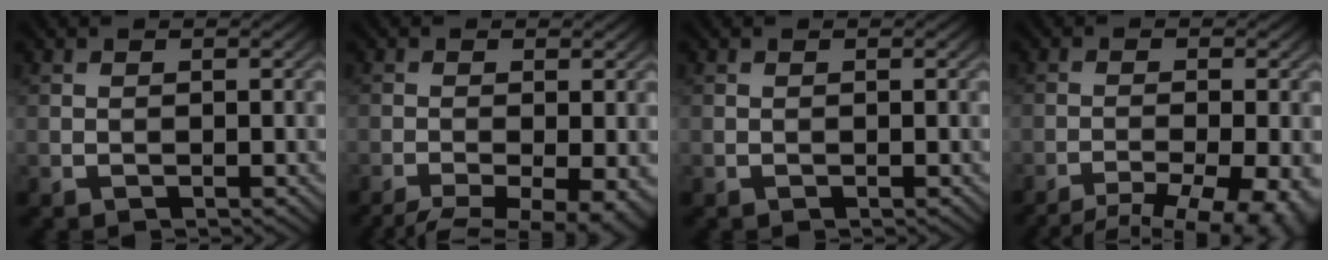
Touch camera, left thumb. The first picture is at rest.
{"total": 8.1, "force": [-5.1, 2.2, 5.9], "torque": [-0.102, -0.028, -0.068]}
{"total": 0.0}
{"total": 10.1, "force": [-7.6, 2.8, 6.1], "torque": [-0.095, -0.019, -0.086]}